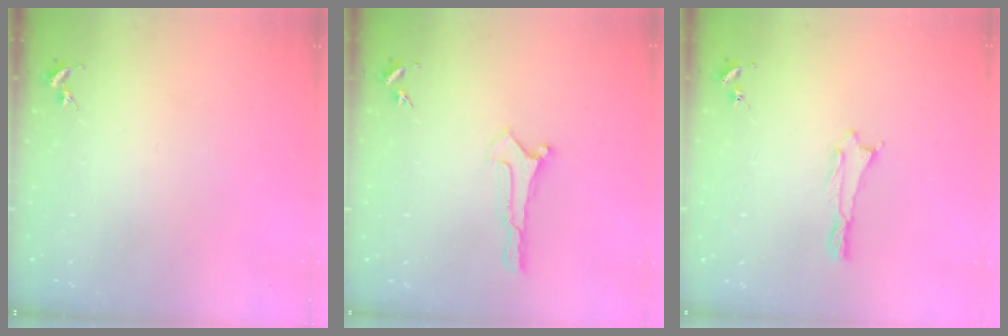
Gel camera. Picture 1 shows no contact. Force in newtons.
{"total": 0.0}
{"total": 0.5, "press": 0.5, "slide": 0.2}